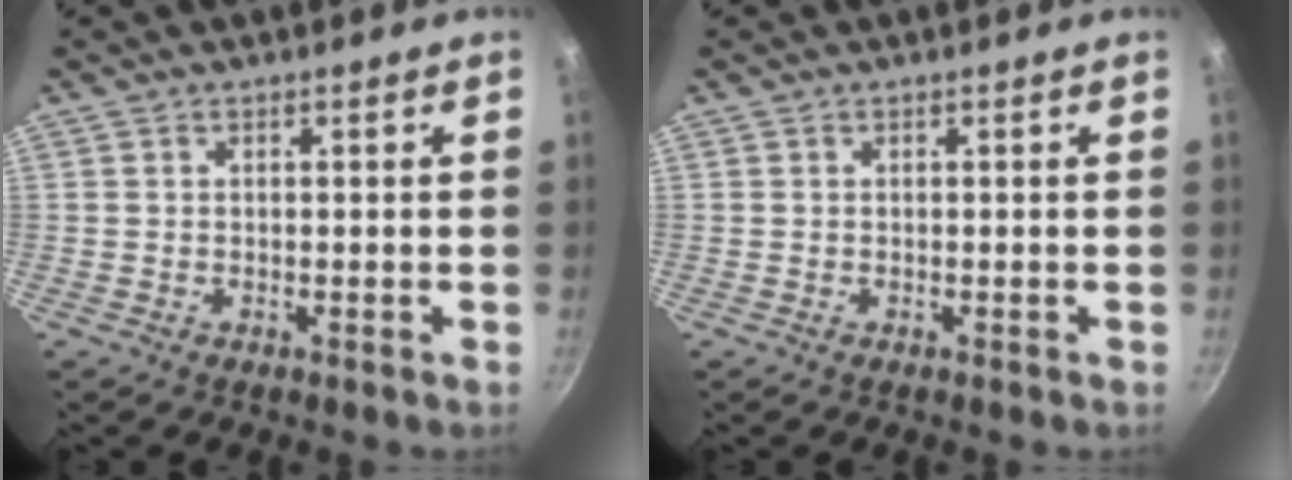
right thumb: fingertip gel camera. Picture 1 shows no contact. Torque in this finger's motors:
{"motor_torque": [-0.09, 0.00, 0.06, -0.06, 0.00]}